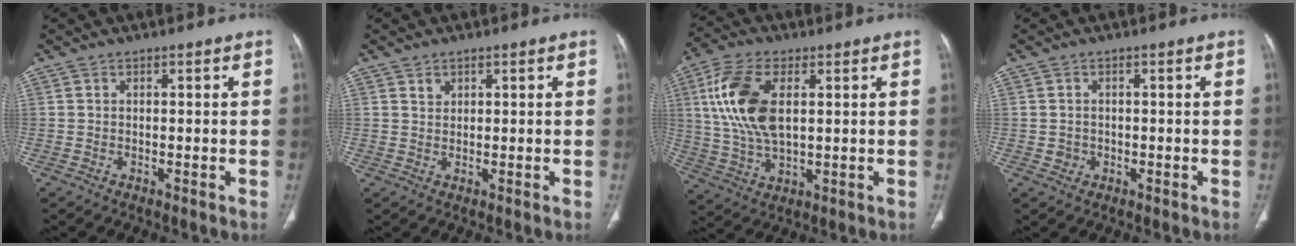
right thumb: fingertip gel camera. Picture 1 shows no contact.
{"total": 1.4, "force": [0.9, 0.9, 0.4], "torque": [0.002, -0.006, 0.017]}
{"total": 14.1, "force": [3.2, 7.3, 11.6], "torque": [-0.245, -0.001, 0.066]}
{"total": 1.6, "force": [-0.4, 1.5, 0.4], "torque": [-0.002, 0.005, -0.002]}